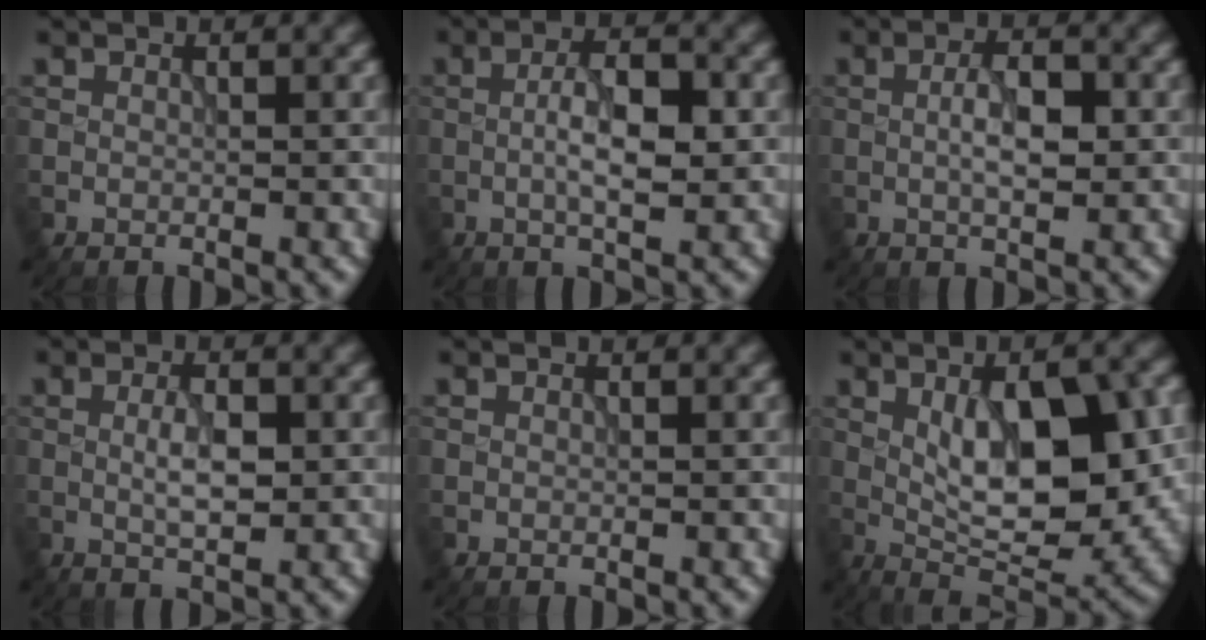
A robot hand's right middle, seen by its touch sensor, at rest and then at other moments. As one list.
[{"total": 4.5, "force": [-0.4, 1.5, 4.2], "torque": [-0.080, 0.005, -0.009]}, {"total": 3.5, "force": [-0.1, 1.3, 3.3], "torque": [-0.061, 0.003, -0.003]}, {"total": 2.9, "force": [0.0, 1.0, 2.7], "torque": [-0.055, -0.001, 0.001]}, {"total": 0.0}, {"total": 11.2, "force": [0.4, 4.6, 10.2], "torque": [-0.158, 0.001, 0.013]}]